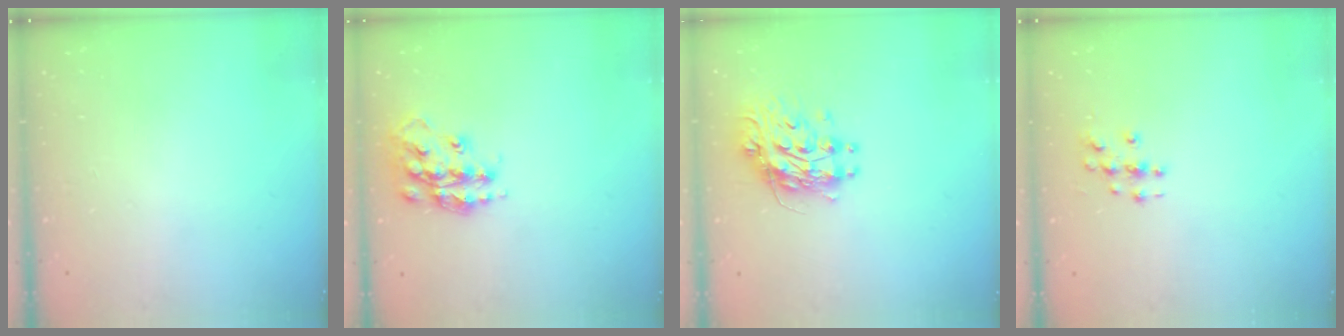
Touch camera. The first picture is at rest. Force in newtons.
{"total": 14.7, "press": 14.7, "slide": 0.9}
{"total": 10.7, "press": 10.7, "slide": 0.9}
{"total": 3.1, "press": 3.1, "slide": 0.2}